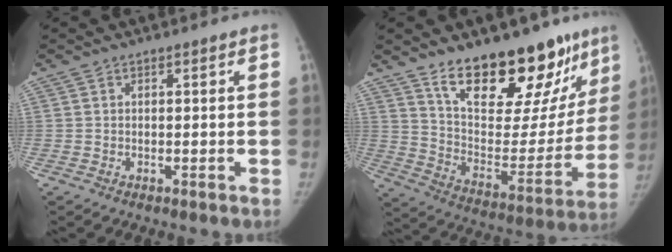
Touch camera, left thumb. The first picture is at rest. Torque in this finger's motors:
{"motor_torque": [2.07, 2.13, 1.10, -1.68, 0.36]}